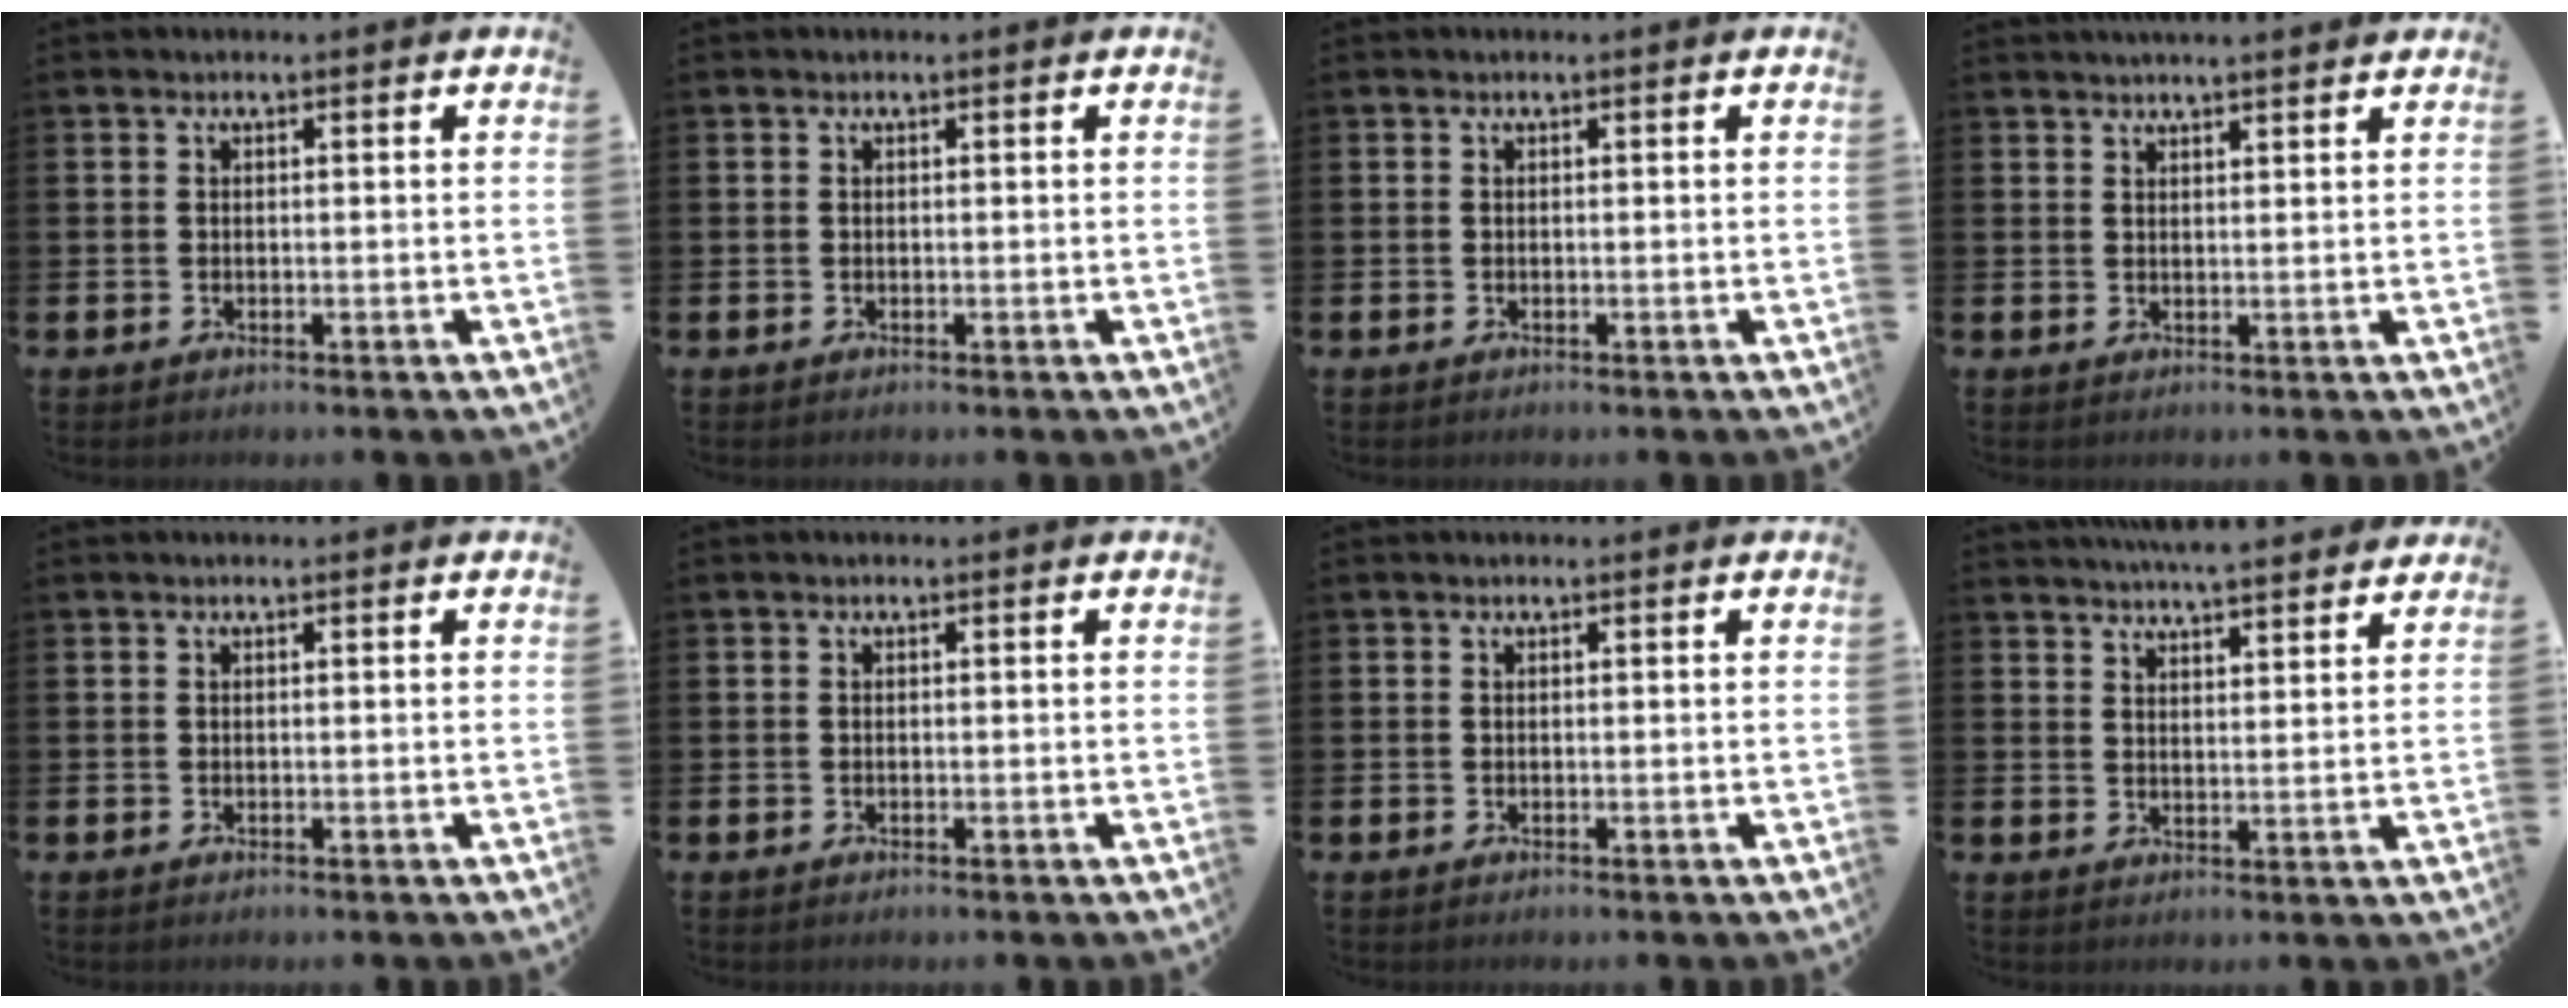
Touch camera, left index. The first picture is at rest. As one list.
[{"total": 0.0}, {"total": 0.0}, {"total": 2.6, "force": [2.5, -0.1, 0.3], "torque": [-0.009, -0.006, 0.047]}, {"total": 0.0}, {"total": 0.0}, {"total": 0.0}, {"total": 5.4, "force": [5.3, 0.1, 0.9], "torque": [-0.030, -0.022, 0.096]}]